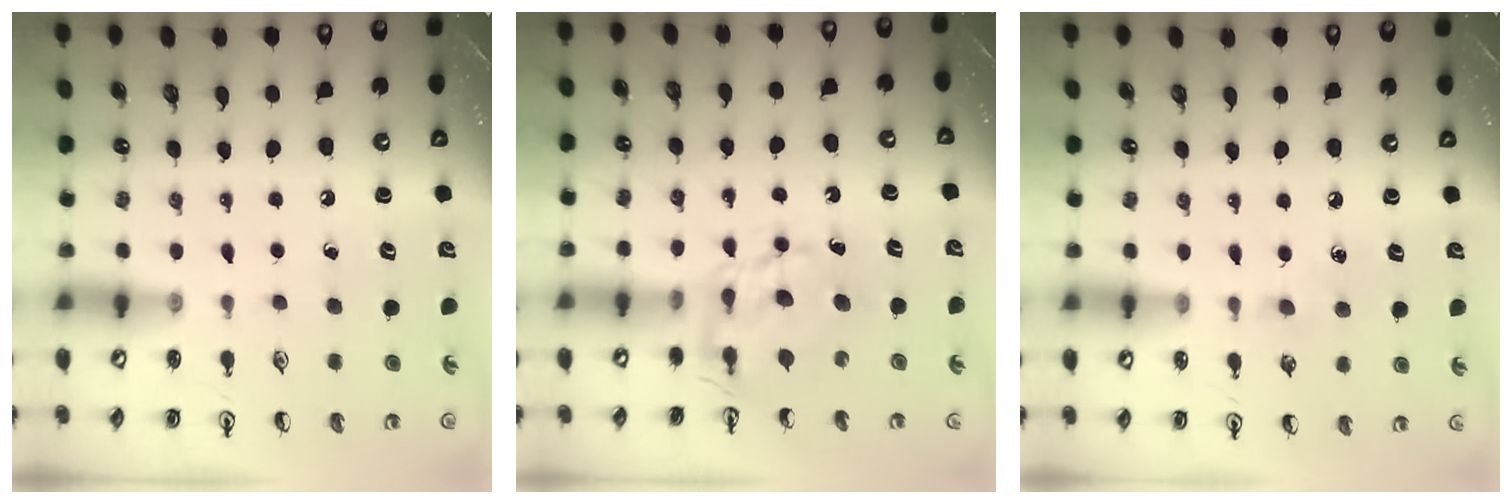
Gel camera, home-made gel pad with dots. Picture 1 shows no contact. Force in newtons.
{"total": 6.5, "press": 6.5, "slide": 0.3}
{"total": 4.5, "press": 4.4, "slide": 0.7}